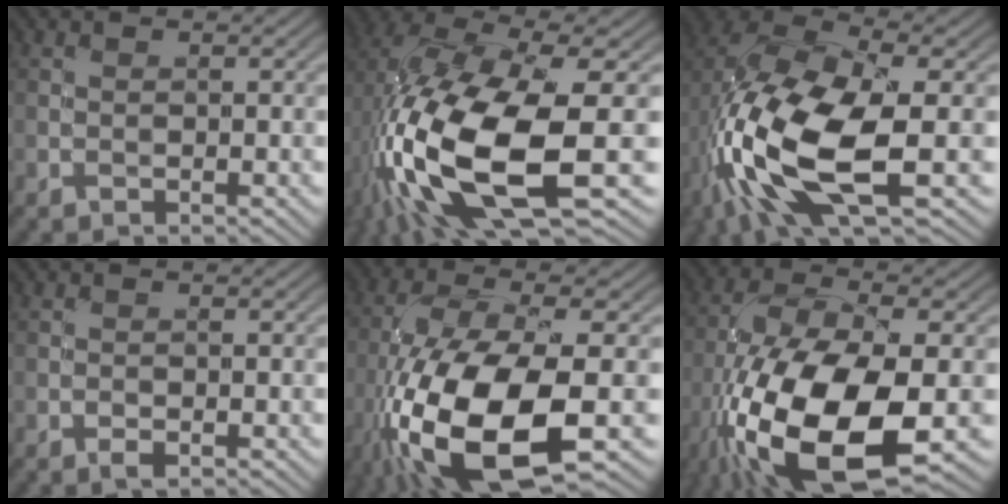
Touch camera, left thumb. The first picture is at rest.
{"total": 17.1, "force": [-3.7, 6.7, 15.3], "torque": [-0.350, -0.022, -0.054]}
{"total": 15.1, "force": [-3.9, 6.7, 12.9], "torque": [-0.298, -0.017, -0.073]}
{"total": 0.8, "force": [-0.4, 0.3, 0.6], "torque": [-0.008, 0.001, -0.008]}
{"total": 16.3, "force": [-6.2, 6.0, 13.9], "torque": [-0.310, -0.030, -0.111]}
{"total": 18.1, "force": [-7.1, 7.5, 14.8], "torque": [-0.319, -0.030, -0.126]}